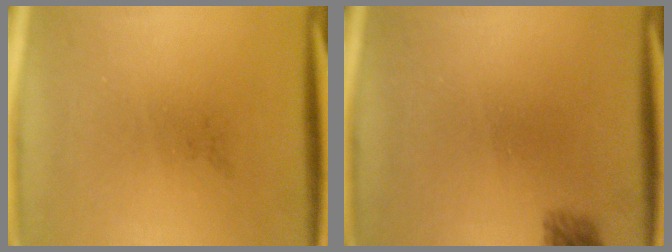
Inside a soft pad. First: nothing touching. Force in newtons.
{"total": 1.6}